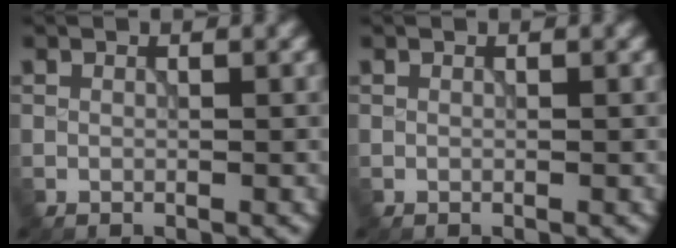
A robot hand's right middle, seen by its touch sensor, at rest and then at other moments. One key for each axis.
{"total": 0.0}